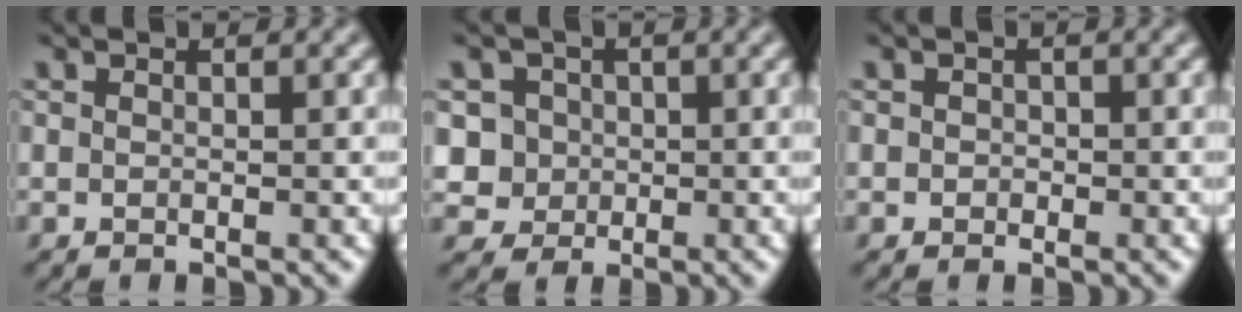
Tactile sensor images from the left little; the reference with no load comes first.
{"total": 4.5, "force": [0.4, 4.3, 1.4], "torque": [-0.019, 0.024, 0.001]}
{"total": 0.8, "force": [-0.2, 0.8, 0.3], "torque": [0.000, -0.001, -0.006]}